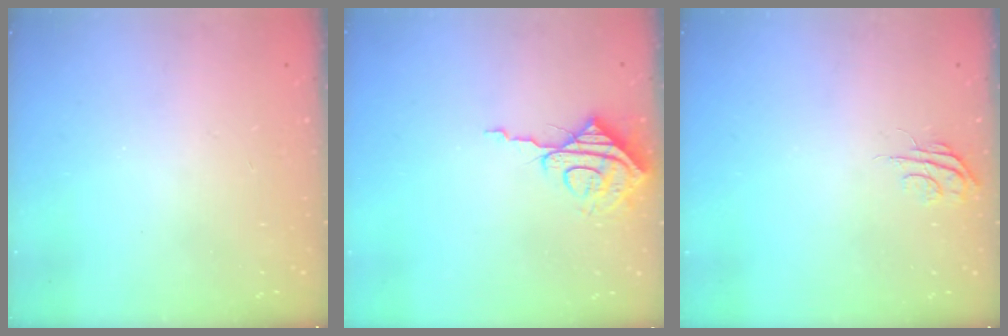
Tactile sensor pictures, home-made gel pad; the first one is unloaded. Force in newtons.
{"total": 8.6, "press": 8.6, "slide": 0.7}
{"total": 4.5, "press": 4.5, "slide": 0.5}